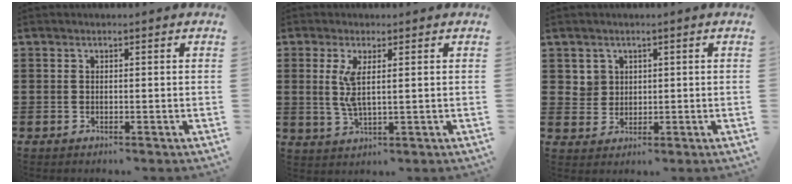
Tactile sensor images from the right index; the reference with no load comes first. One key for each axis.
{"total": 4.4, "fx": 0.9, "fy": 1.0, "fz": 4.2, "tx": -0.092, "ty": -0.004, "tz": 0.013}
{"total": 2.8, "fx": 1.2, "fy": 2.5, "fz": 0.4, "tx": -0.020, "ty": 0.011, "tz": 0.023}